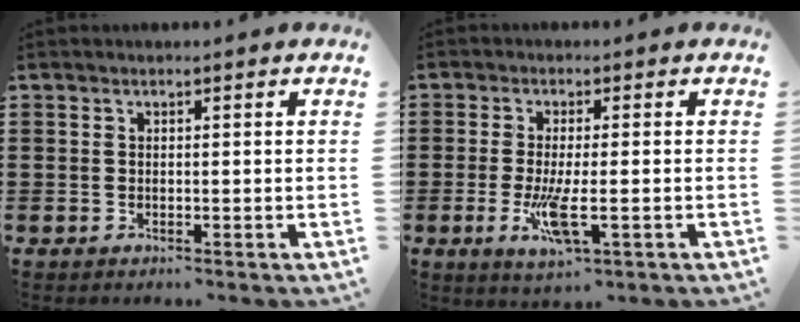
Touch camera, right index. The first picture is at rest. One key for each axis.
{"total": 6.2, "fx": -1.8, "fy": 1.3, "fz": 5.7, "tx": -0.128, "ty": -0.023, "tz": -0.035}